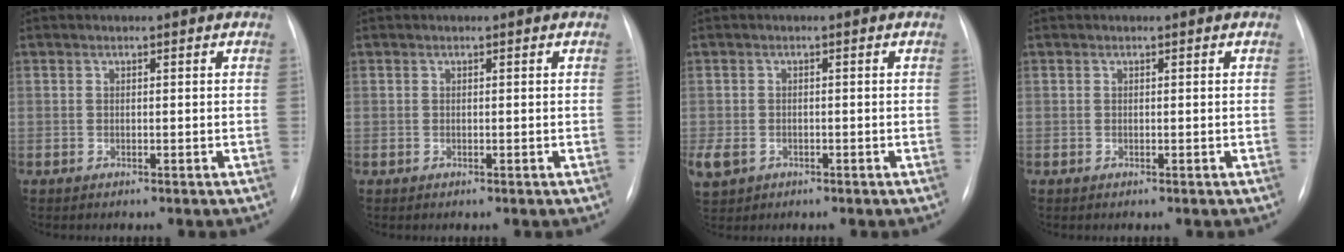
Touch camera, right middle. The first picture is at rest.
{"total": 0.0}
{"total": 4.5, "force": [-2.0, 3.5, 2.1], "torque": [-0.050, -0.002, -0.028]}
{"total": 0.0}